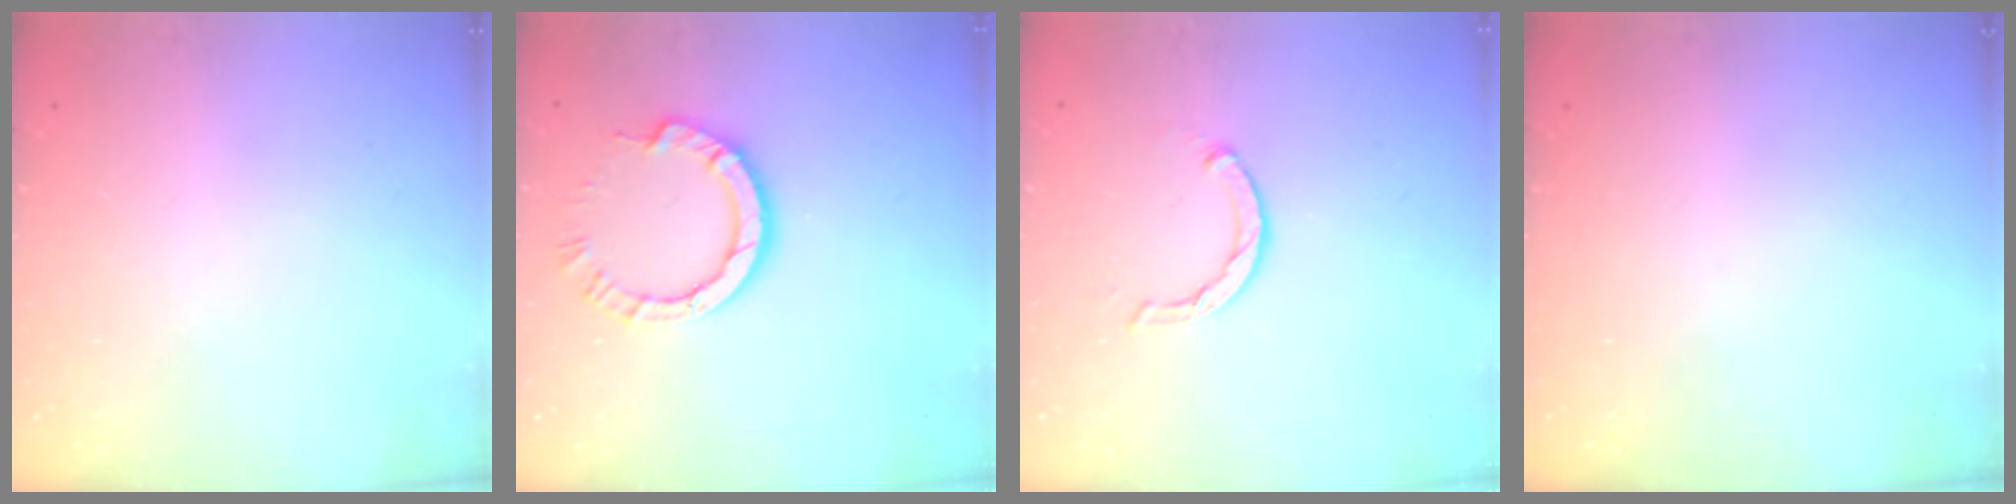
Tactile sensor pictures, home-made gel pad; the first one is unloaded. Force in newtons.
{"total": 9.2, "press": 9.1, "slide": 0.8}
{"total": 3.6, "press": 3.5, "slide": 0.5}
{"total": 0.0}